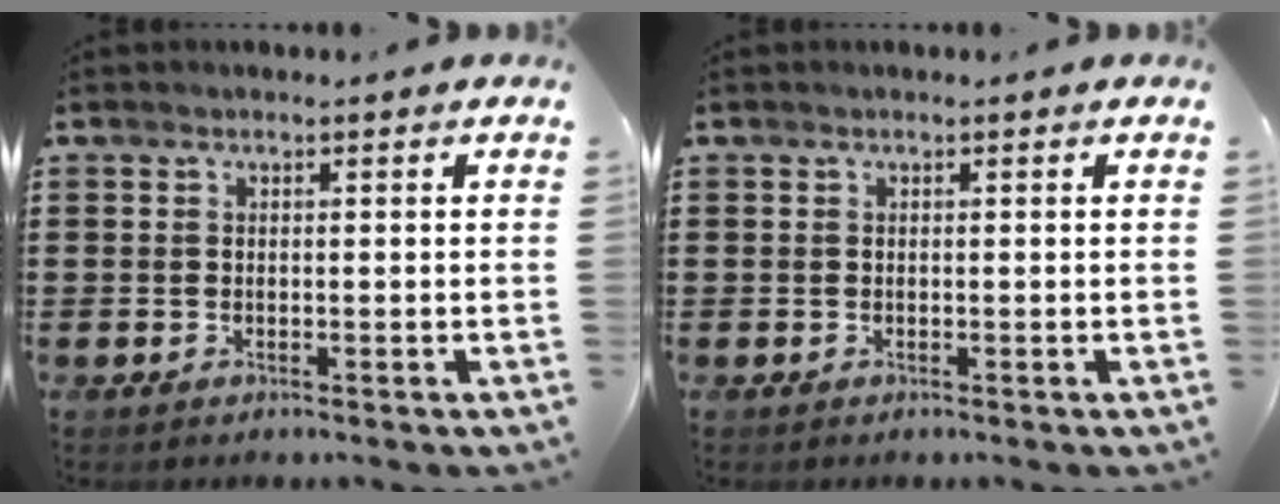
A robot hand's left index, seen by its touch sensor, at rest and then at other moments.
{"total": 0.0}